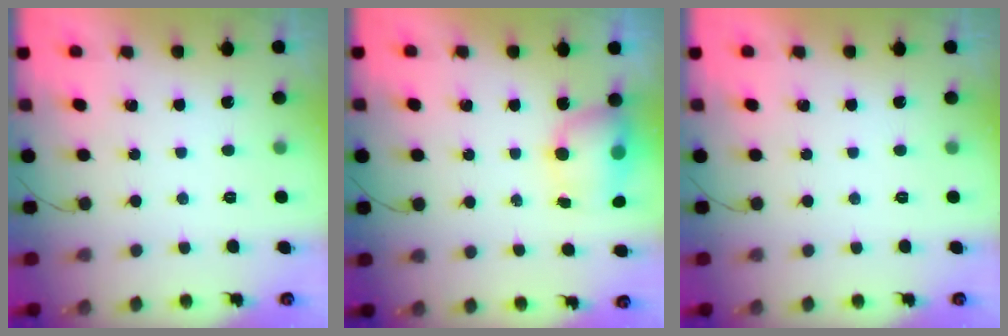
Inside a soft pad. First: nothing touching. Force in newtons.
{"total": 8.0, "press": 8.0, "slide": 0.5}
{"total": 0.0}